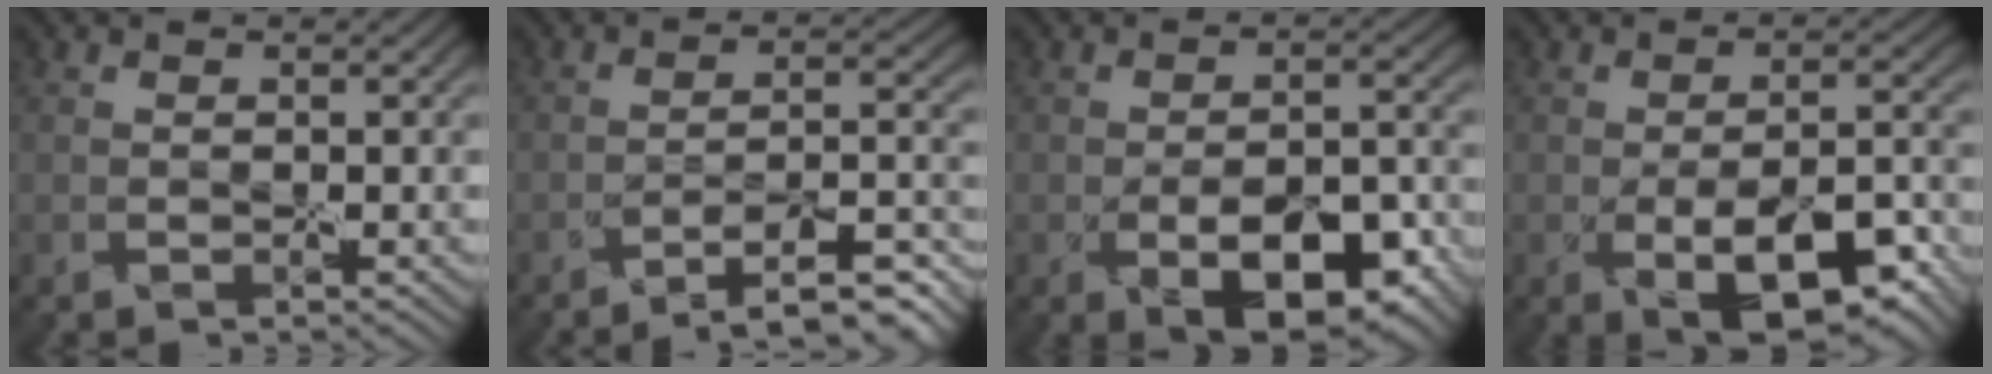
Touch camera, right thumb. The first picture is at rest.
{"total": 8.4, "force": [-7.2, 0.4, 4.5], "torque": [-0.053, 0.023, -0.112]}
{"total": 8.4, "force": [-4.1, 3.7, 6.3], "torque": [-0.091, -0.007, -0.057]}
{"total": 9.0, "force": [-4.1, 3.5, 7.3], "torque": [-0.114, -0.010, -0.054]}